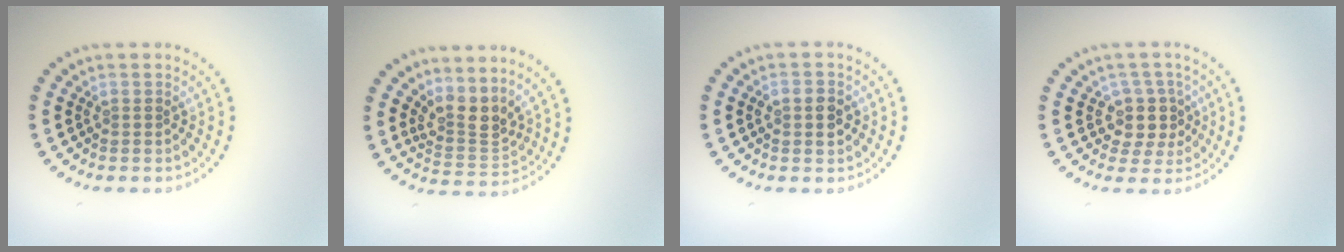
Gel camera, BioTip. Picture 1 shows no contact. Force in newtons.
{"total": 3.0, "press": 2.2, "slide": 2.1}
{"total": 2.5, "press": 2.5, "slide": 0.1}
{"total": 3.1, "press": 2.6, "slide": 1.7}